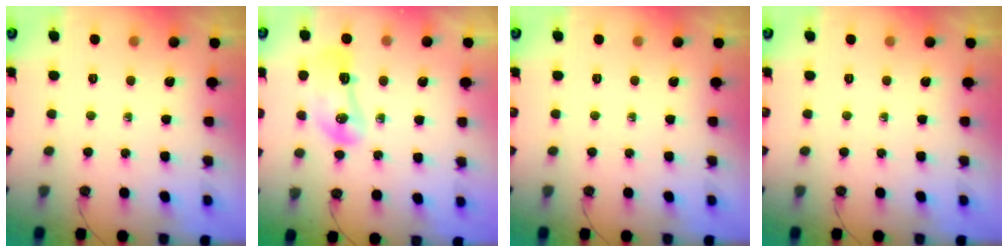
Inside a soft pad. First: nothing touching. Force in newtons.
{"total": 11.4, "press": 11.0, "slide": 2.9}
{"total": 0.0}
{"total": 0.0}